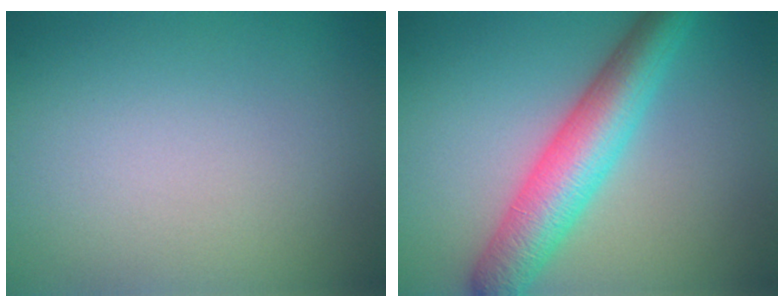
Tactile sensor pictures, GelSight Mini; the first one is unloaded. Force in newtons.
{"total": 6.7, "press": 6.7, "slide": 0.2}